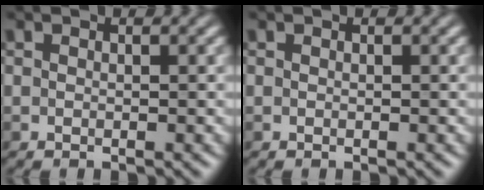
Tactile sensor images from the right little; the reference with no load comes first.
{"total": 0.0}